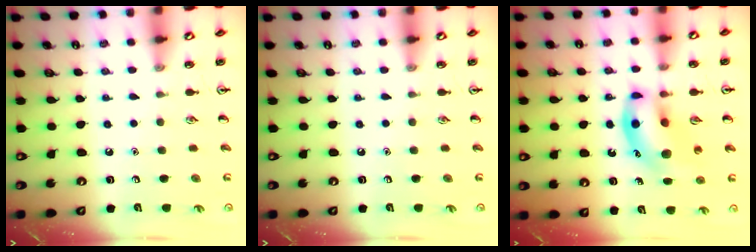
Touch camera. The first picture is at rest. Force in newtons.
{"total": 0.0}
{"total": 11.1, "press": 10.8, "slide": 2.6}